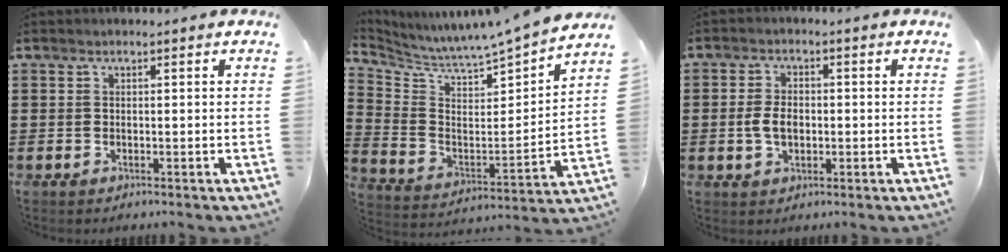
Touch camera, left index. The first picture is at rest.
{"total": 5.4, "force": [5.3, -0.9, 0.6], "torque": [-0.045, -0.068, 0.080]}
{"total": 4.2, "force": [-0.5, 2.5, 3.3], "torque": [-0.078, 0.001, -0.015]}